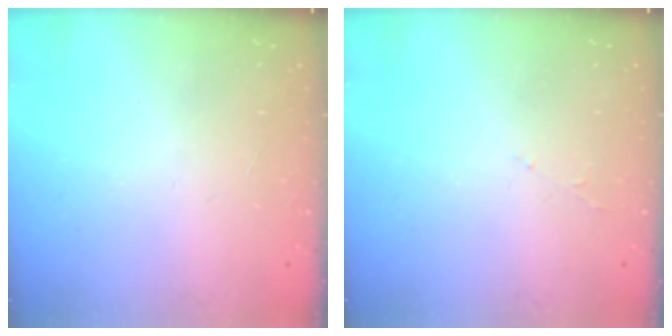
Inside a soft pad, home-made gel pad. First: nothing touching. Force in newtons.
{"total": 2.8, "press": 2.8, "slide": 0.5}